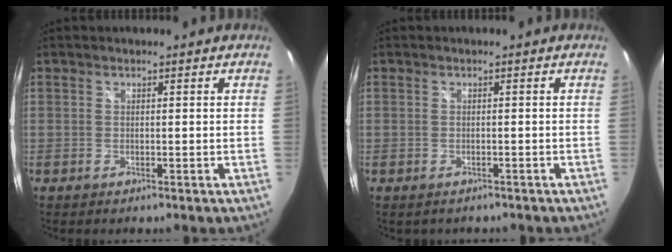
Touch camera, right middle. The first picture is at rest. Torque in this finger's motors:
{"motor_torque": [-0.36, -0.03, 0.01, -0.01]}